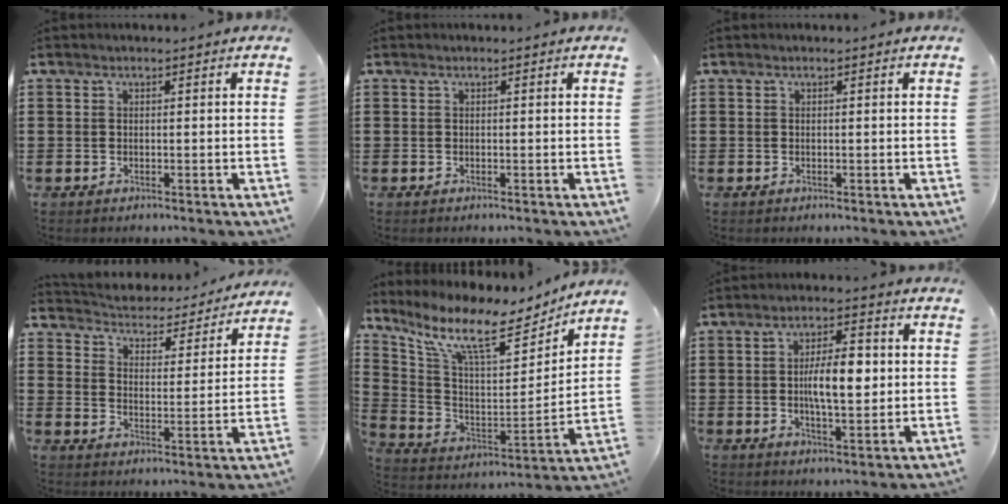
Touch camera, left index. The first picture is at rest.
{"total": 0.0}
{"total": 0.0}
{"total": 3.5, "force": [3.4, 0.3, 0.0], "torque": [-0.024, -0.034, 0.051]}
{"total": 11.0, "force": [8.4, 2.3, 6.6], "torque": [-0.164, -0.053, 0.139]}
{"total": 7.6, "force": [0.3, 2.8, 7.0], "torque": [-0.114, 0.002, 0.000]}